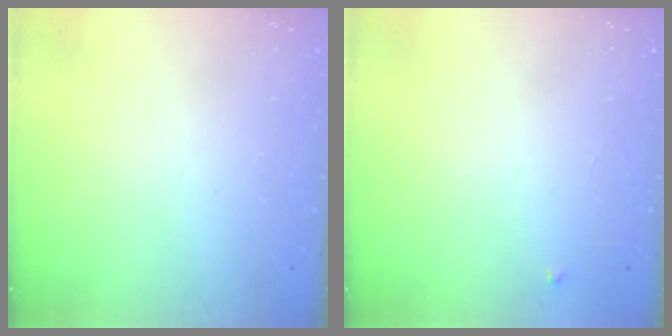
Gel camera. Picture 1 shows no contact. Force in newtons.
{"total": 2.3, "press": 2.3, "slide": 0.3}